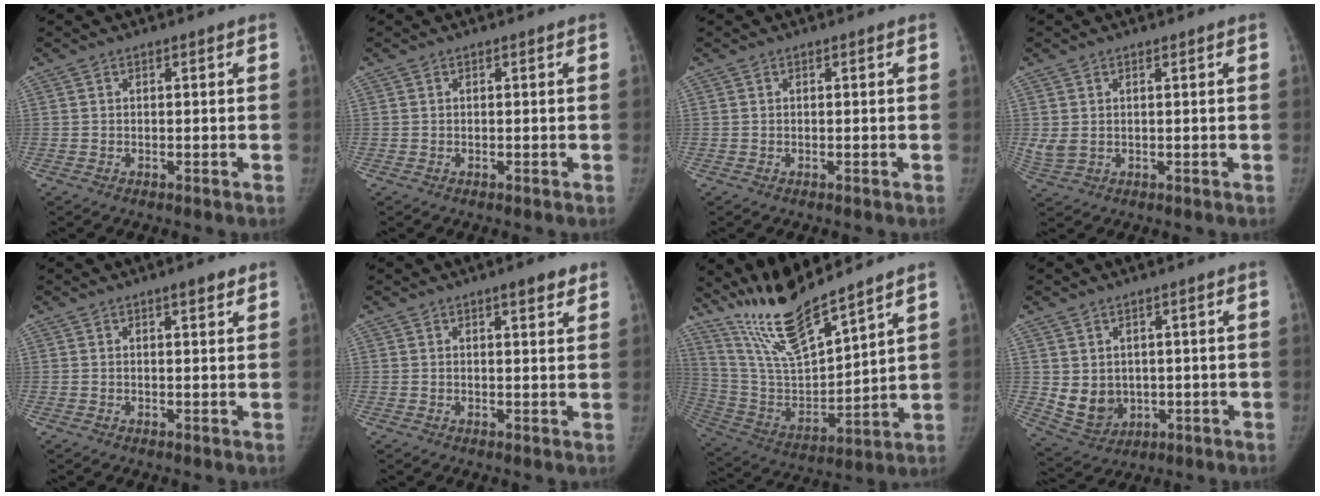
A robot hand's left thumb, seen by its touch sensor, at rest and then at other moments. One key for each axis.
{"total": 0.0}
{"total": 0.0}
{"total": 3.2, "fx": 0.7, "fy": 2.1, "fz": 2.3, "tx": -0.051, "ty": -0.004, "tz": 0.023}
{"total": 2.4, "fx": 1.5, "fy": 0.6, "fz": 1.8, "tx": -0.014, "ty": -0.005, "tz": 0.019}
{"total": 3.8, "fx": 2.4, "fy": 1.0, "fz": 2.7, "tx": -0.024, "ty": -0.011, "tz": 0.030}
{"total": 16.1, "fx": 13.9, "fy": 1.8, "fz": 8.0, "tx": -0.135, "ty": -0.078, "tz": 0.281}
{"total": 7.3, "fx": 0.1, "fy": 6.2, "fz": 3.9, "tx": -0.047, "ty": -0.012, "tz": 0.029}